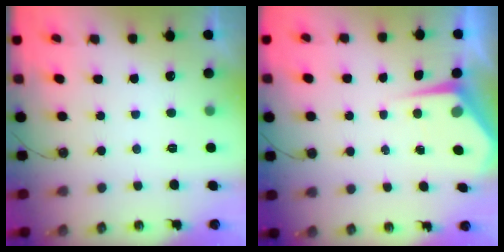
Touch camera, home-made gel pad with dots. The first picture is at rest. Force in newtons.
{"total": 4.4, "press": 4.3, "slide": 0.6}